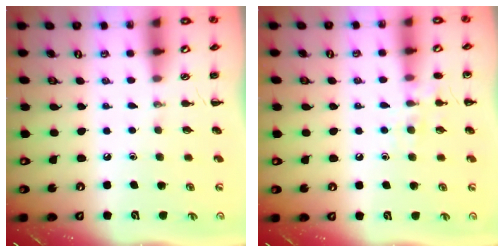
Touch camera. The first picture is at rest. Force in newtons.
{"total": 7.4, "press": 7.3, "slide": 1.0}